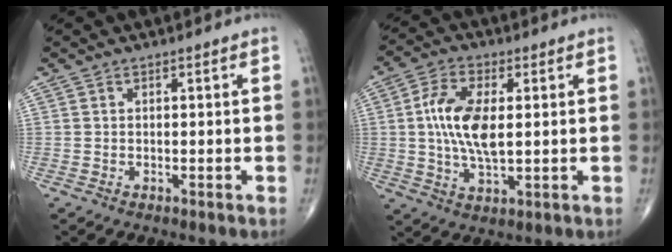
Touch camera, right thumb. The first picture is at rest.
{"total": 10.9, "force": [1.1, 4.9, 9.7], "torque": [-0.194, -0.005, 0.020]}